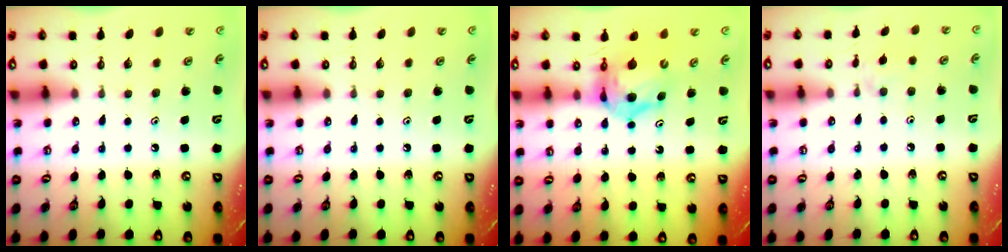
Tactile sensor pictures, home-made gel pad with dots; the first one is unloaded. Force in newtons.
{"total": 0.0}
{"total": 9.7, "press": 9.7, "slide": 0.9}
{"total": 2.8, "press": 2.7, "slide": 0.5}